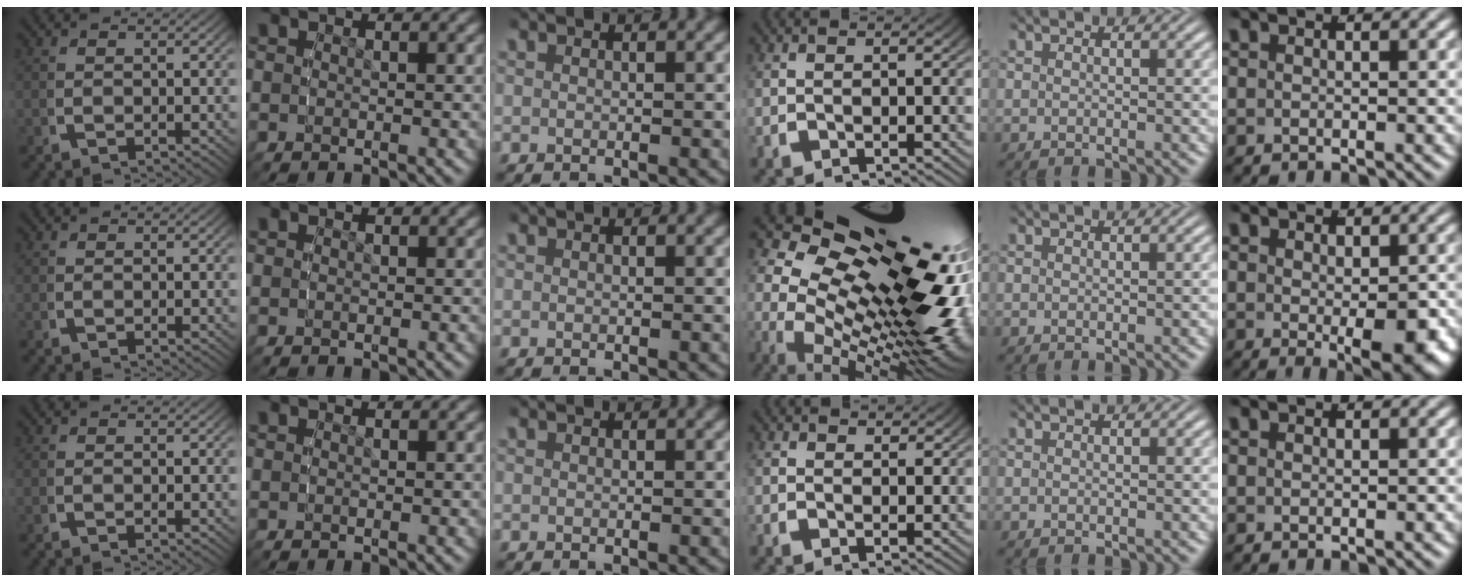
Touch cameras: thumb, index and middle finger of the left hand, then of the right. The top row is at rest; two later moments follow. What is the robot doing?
{"motion": "lift_and_place", "object": "toy banana"}